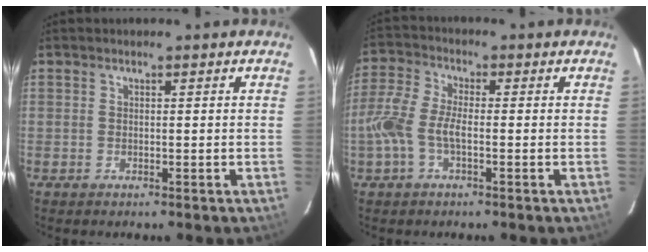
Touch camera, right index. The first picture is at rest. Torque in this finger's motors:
{"motor_torque": [1.10, -0.23, 0.58, 0.14]}